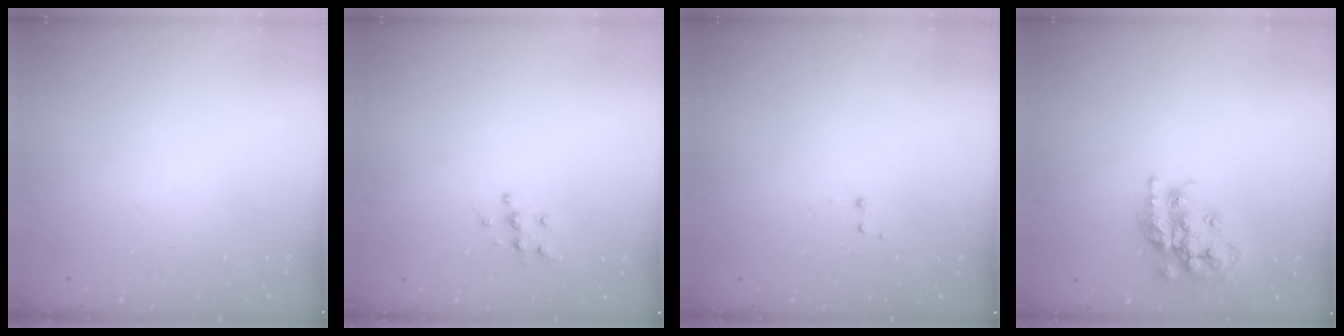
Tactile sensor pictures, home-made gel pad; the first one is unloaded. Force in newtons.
{"total": 5.3, "press": 5.2, "slide": 0.2}
{"total": 1.2, "press": 1.0, "slide": 0.6}
{"total": 17.3, "press": 17.3, "slide": 1.0}